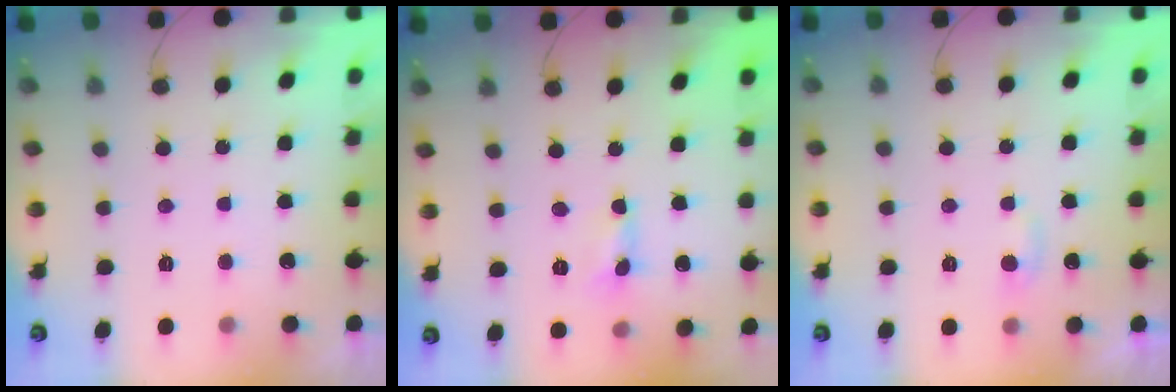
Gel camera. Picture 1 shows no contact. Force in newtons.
{"total": 0.0}
{"total": 4.6, "press": 4.5, "slide": 0.5}